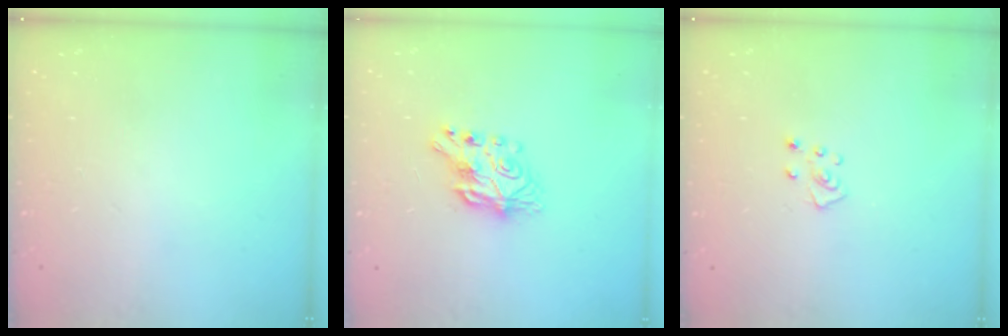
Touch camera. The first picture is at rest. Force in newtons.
{"total": 7.7, "press": 7.6, "slide": 0.7}
{"total": 4.2, "press": 4.1, "slide": 0.3}